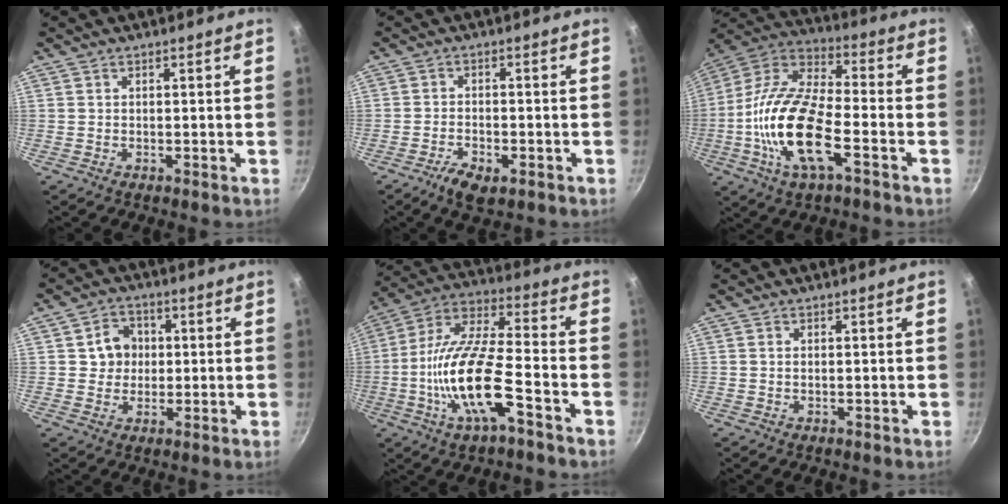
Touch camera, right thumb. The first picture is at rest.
{"total": 4.8, "force": [-2.7, 2.1, 3.4], "torque": [-0.061, 0.006, -0.044]}
{"total": 20.0, "force": [-5.6, 8.1, 17.4], "torque": [-0.356, 0.030, -0.104]}
{"total": 6.2, "force": [0.8, 5.5, 2.6], "torque": [-0.009, 0.005, 0.008]}
{"total": 18.1, "force": [-5.9, 5.7, 16.1], "torque": [-0.327, 0.040, -0.108]}
{"total": 0.0}